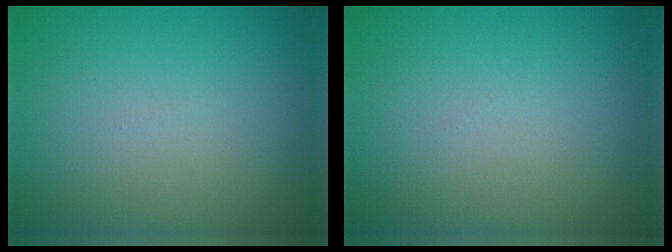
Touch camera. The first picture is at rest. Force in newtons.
{"total": 0.0}